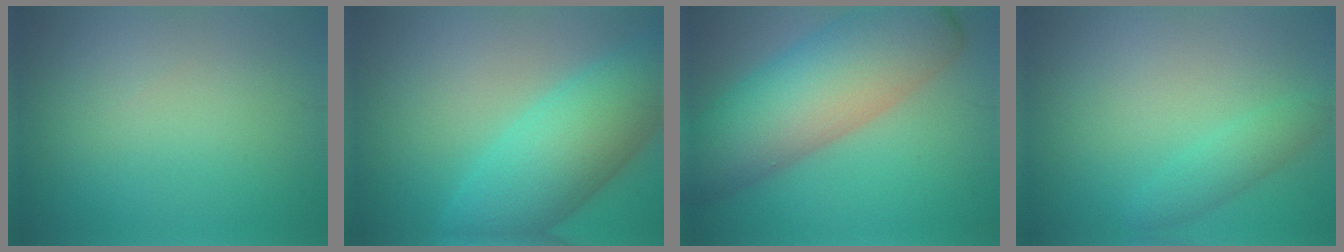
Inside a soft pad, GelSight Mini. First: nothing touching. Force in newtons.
{"total": 8.6, "press": 8.6, "slide": 0.3}
{"total": 11.7, "press": 11.7, "slide": 0.4}
{"total": 1.9, "press": 1.9, "slide": 0.1}